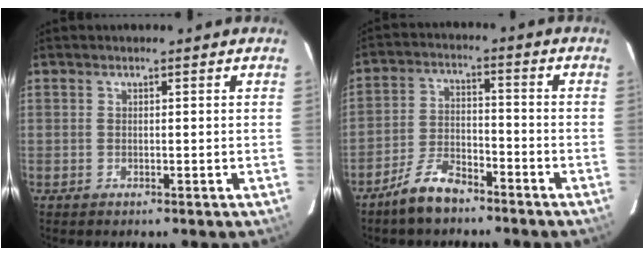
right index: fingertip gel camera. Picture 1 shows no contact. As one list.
[{"total": 7.9, "force": [-6.2, 3.1, 3.8], "torque": [-0.091, 0.007, -0.114]}]